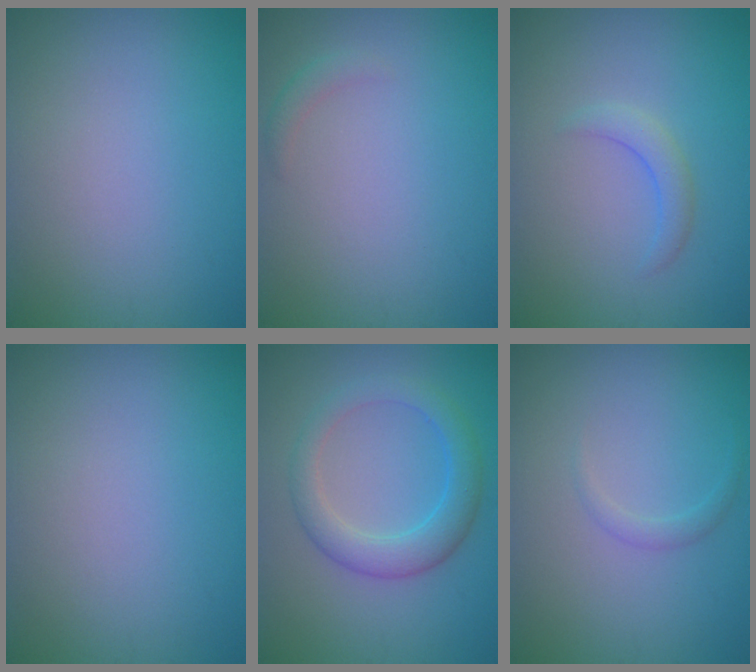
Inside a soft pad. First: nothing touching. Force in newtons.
{"total": 1.0, "press": 1.0, "slide": 0.1}
{"total": 1.7, "press": 1.7, "slide": 0.2}
{"total": 0.0}
{"total": 4.1, "press": 4.1, "slide": 0.2}
{"total": 1.0, "press": 1.0, "slide": 0.1}